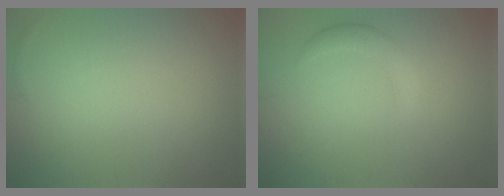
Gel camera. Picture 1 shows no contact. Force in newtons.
{"total": 1.9, "press": 1.9, "slide": 0.1}